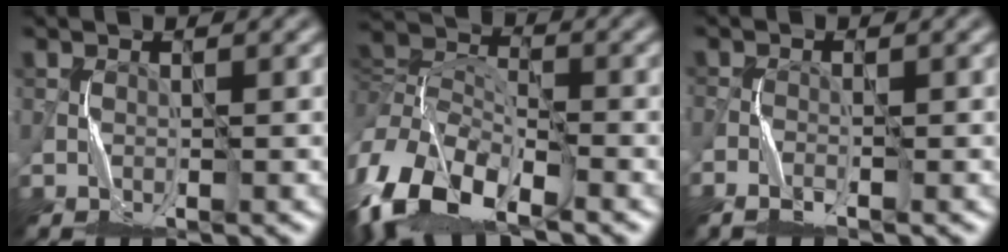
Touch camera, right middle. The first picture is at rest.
{"total": 11.2, "force": [-5.6, 6.4, 7.3], "torque": [-0.153, -0.004, -0.122]}
{"total": 2.0, "force": [-1.3, 0.7, 1.3], "torque": [-0.034, 0.000, -0.032]}